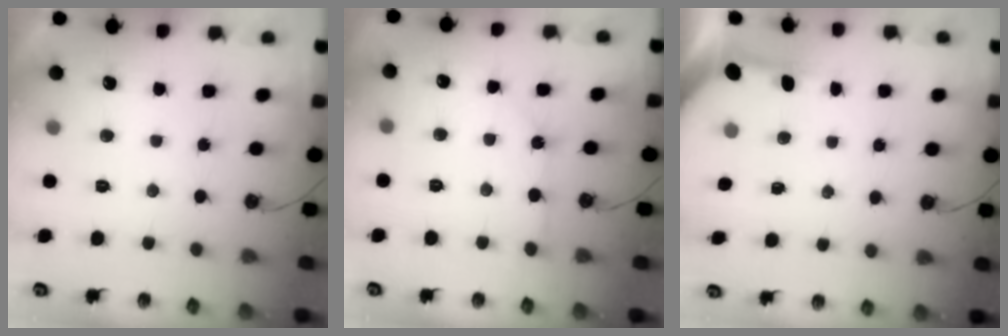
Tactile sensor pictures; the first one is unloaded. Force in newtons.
{"total": 2.6, "press": 2.6, "slide": 0.3}
{"total": 3.5, "press": 3.5, "slide": 0.3}